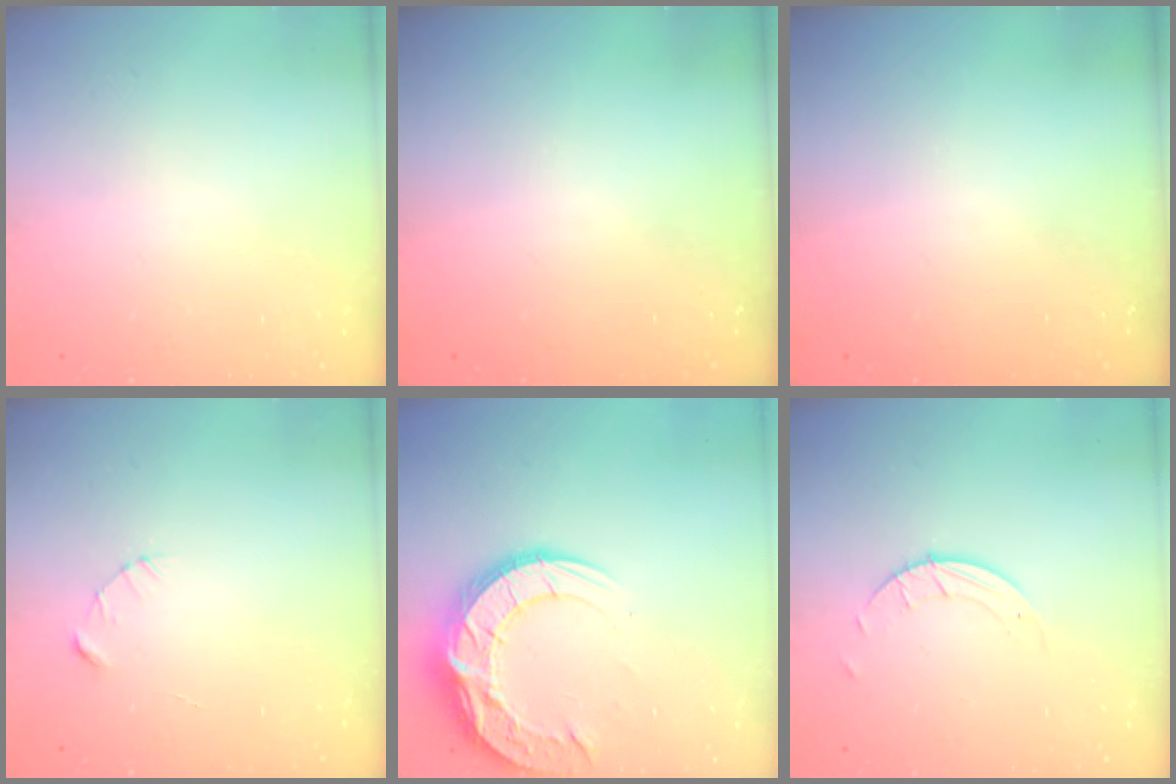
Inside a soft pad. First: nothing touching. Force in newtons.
{"total": 0.0}
{"total": 0.0}
{"total": 2.3, "press": 2.3, "slide": 0.3}
{"total": 17.9, "press": 17.8, "slide": 1.3}
{"total": 1.5, "press": 1.5, "slide": 0.1}